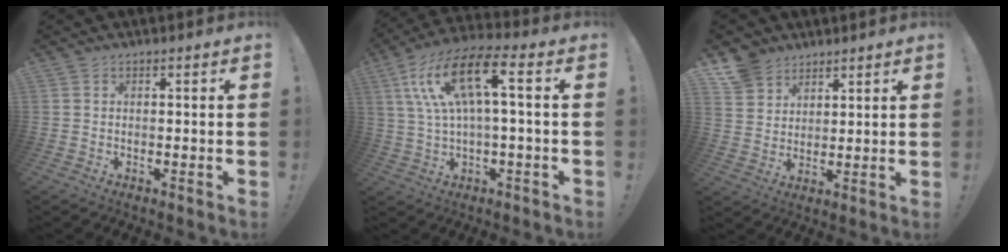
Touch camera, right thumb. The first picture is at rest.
{"total": 15.5, "force": [3.7, 4.5, 14.4], "torque": [-0.276, -0.005, 0.053]}
{"total": 8.2, "force": [6.0, 5.4, 1.2], "torque": [-0.037, -0.038, 0.122]}